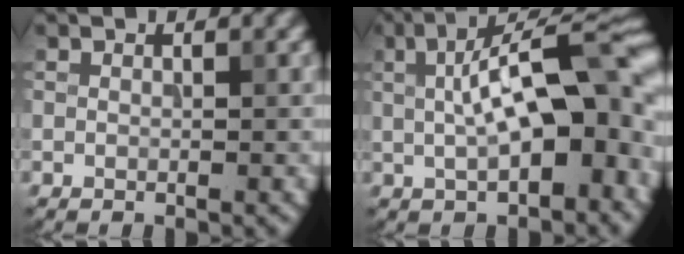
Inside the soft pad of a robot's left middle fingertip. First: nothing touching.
{"total": 12.6, "force": [1.1, 5.0, 11.5], "torque": [-0.157, 0.020, 0.016]}